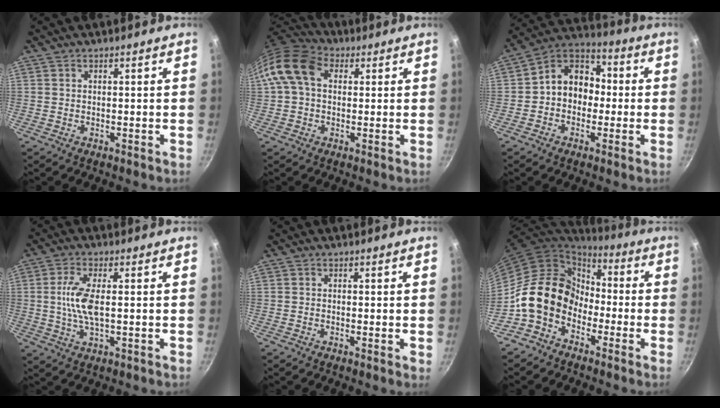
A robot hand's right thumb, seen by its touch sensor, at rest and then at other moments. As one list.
[{"total": 11.0, "force": [2.2, 8.0, 7.2], "torque": [-0.116, 0.022, 0.021]}, {"total": 10.4, "force": [-0.7, 8.4, 6.1], "torque": [-0.053, 0.042, -0.037]}, {"total": 7.5, "force": [0.4, 2.7, 7.0], "torque": [-0.153, 0.002, 0.005]}, {"total": 0.6, "force": [0.0, 0.1, 0.6], "torque": [-0.009, -0.002, -0.004]}, {"total": 13.6, "force": [-5.0, 10.4, 7.0], "torque": [-0.081, 0.055, -0.108]}]